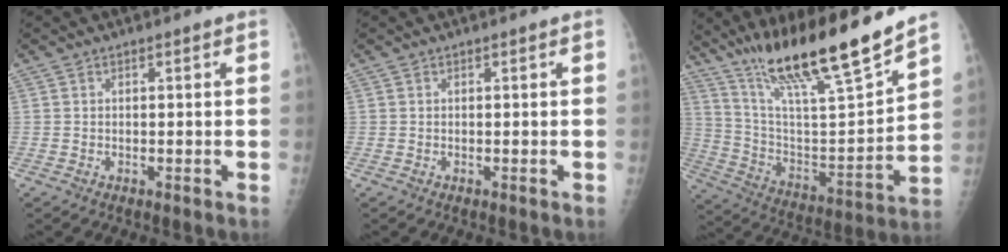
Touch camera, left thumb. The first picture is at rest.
{"total": 0.0}
{"total": 23.9, "force": [18.0, 2.6, 15.5], "torque": [-0.244, -0.070, 0.320]}